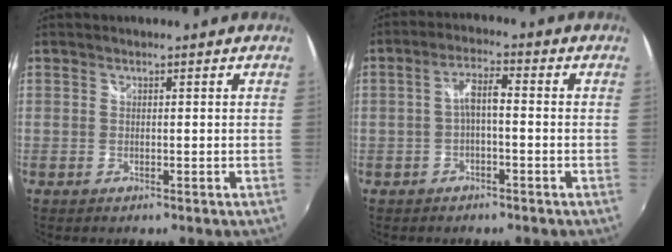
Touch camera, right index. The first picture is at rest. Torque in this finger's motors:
{"motor_torque": [0.40, -0.30, 0.31, 0.09]}